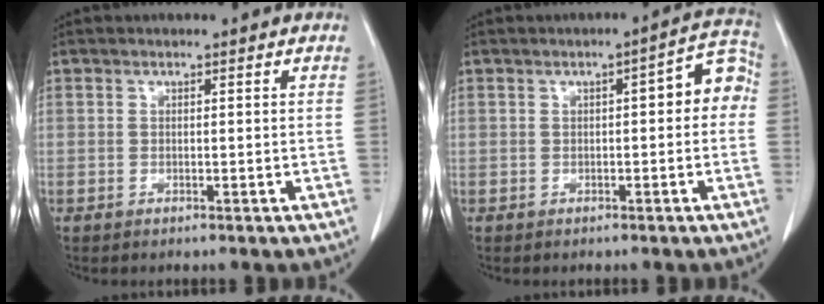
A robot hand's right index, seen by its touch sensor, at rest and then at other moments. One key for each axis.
{"total": 5.9, "fx": 0.4, "fy": 1.8, "fz": 5.6, "tx": -0.062, "ty": 0.033, "tz": 0.000}